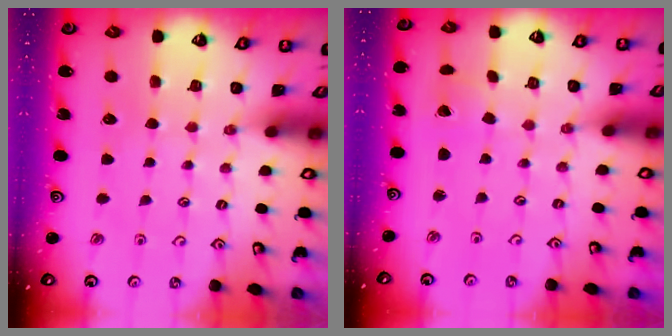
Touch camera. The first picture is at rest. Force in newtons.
{"total": 1.3, "press": 1.3, "slide": 0.1}